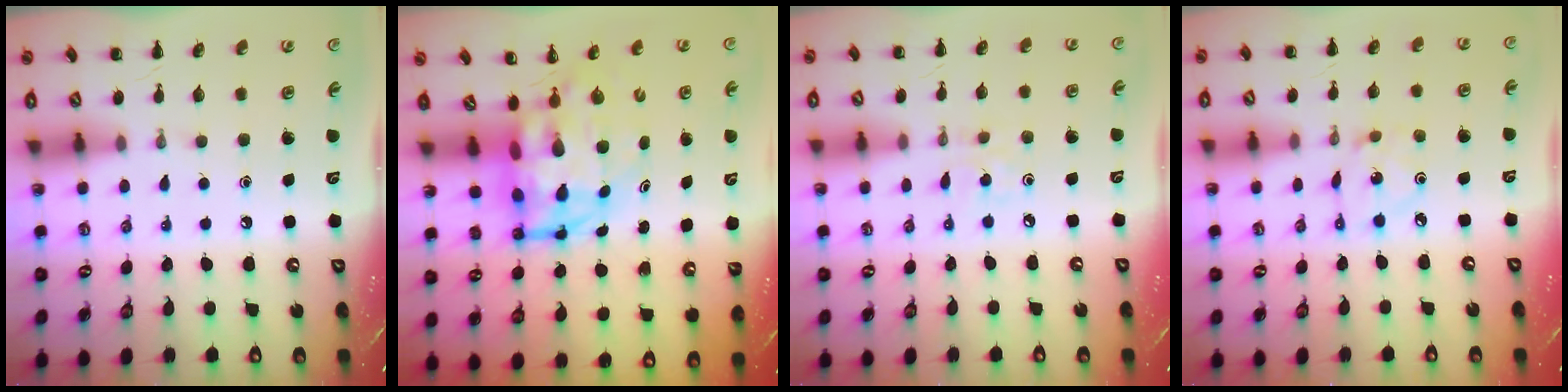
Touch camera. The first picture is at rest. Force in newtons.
{"total": 6.6, "press": 6.3, "slide": 2.1}
{"total": 2.2, "press": 2.1, "slide": 0.6}
{"total": 2.1, "press": 2.0, "slide": 0.6}